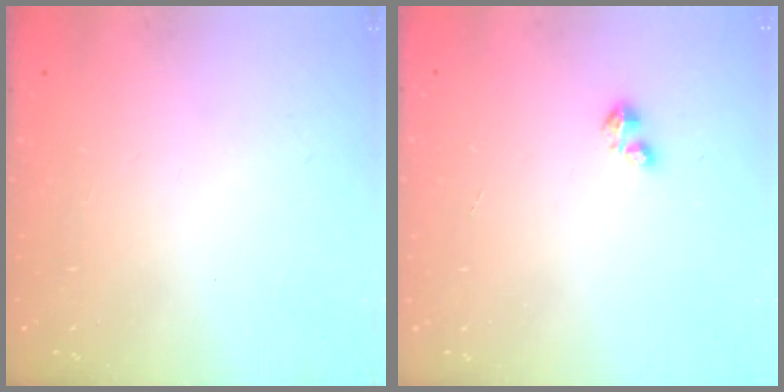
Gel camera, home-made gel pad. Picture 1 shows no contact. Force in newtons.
{"total": 1.6, "press": 1.6, "slide": 0.3}